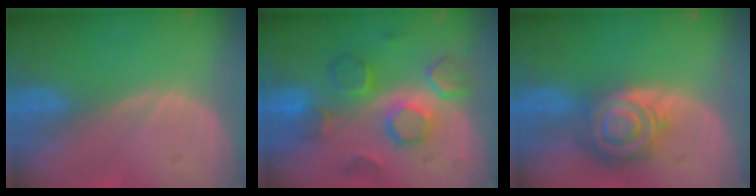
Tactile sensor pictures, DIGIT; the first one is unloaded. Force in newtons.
{"total": 8.4, "press": 8.4, "slide": 0.7}
{"total": 8.6, "press": 7.4, "slide": 4.4}